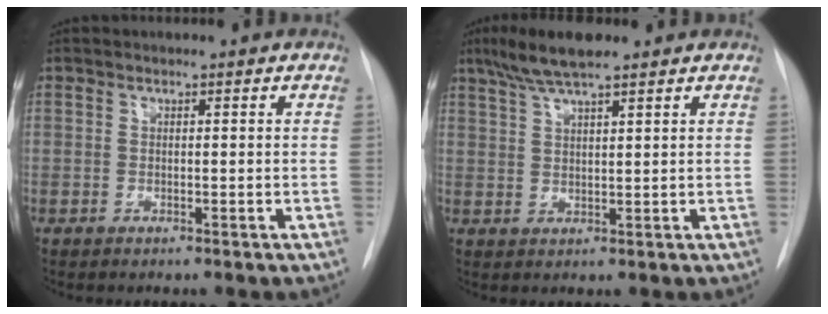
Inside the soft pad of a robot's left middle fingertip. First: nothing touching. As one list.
[{"total": 6.7, "force": [5.1, 0.6, 4.3], "torque": [-0.088, 0.014, 0.092]}]